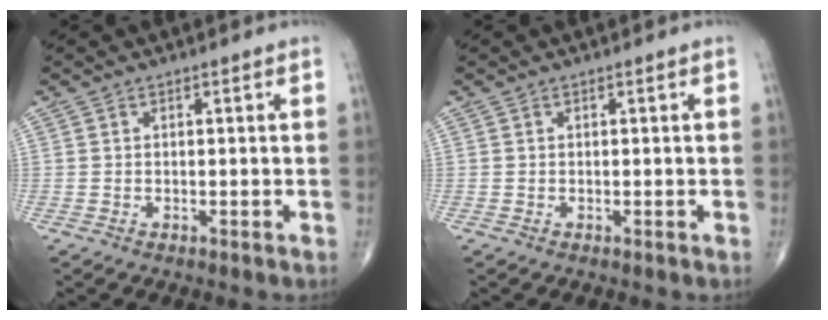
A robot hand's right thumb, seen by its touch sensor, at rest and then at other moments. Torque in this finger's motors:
{"motor_torque": [0.00, 0.00, -0.01, 0.00, 0.00]}